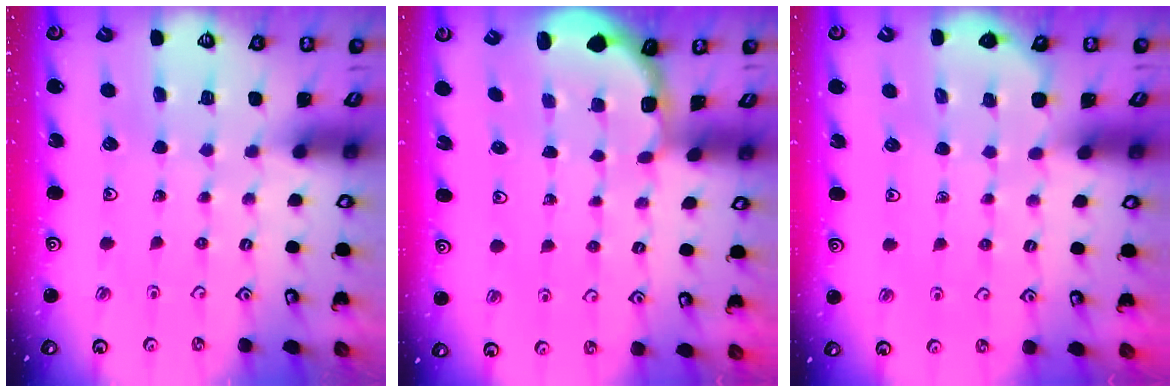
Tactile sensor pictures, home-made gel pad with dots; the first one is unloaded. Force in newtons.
{"total": 1.8, "press": 1.6, "slide": 0.7}
{"total": 2.0, "press": 2.0, "slide": 0.2}